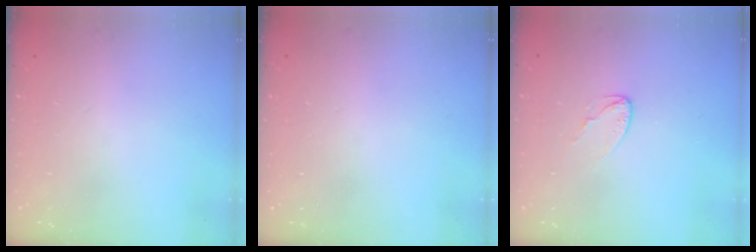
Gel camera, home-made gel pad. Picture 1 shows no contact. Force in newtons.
{"total": 0.0}
{"total": 3.4, "press": 3.4, "slide": 0.3}